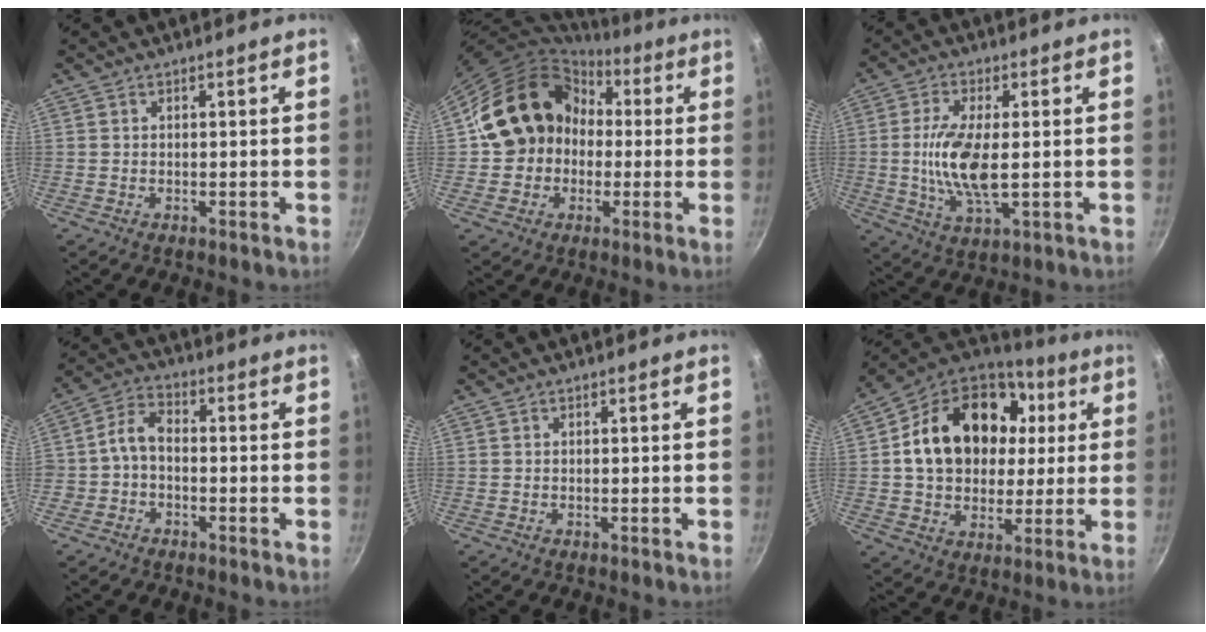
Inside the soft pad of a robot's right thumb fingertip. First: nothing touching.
{"total": 17.1, "force": [1.5, 14.9, 8.3], "torque": [-0.116, 0.052, 0.022]}
{"total": 10.8, "force": [0.1, 4.2, 10.0], "torque": [-0.203, -0.007, 0.001]}
{"total": 5.1, "force": [-1.4, 3.6, 3.3], "torque": [-0.056, 0.028, -0.035]}
{"total": 0.0}
{"total": 24.1, "force": [4.8, 18.1, 15.2], "torque": [-0.246, 0.027, 0.079]}